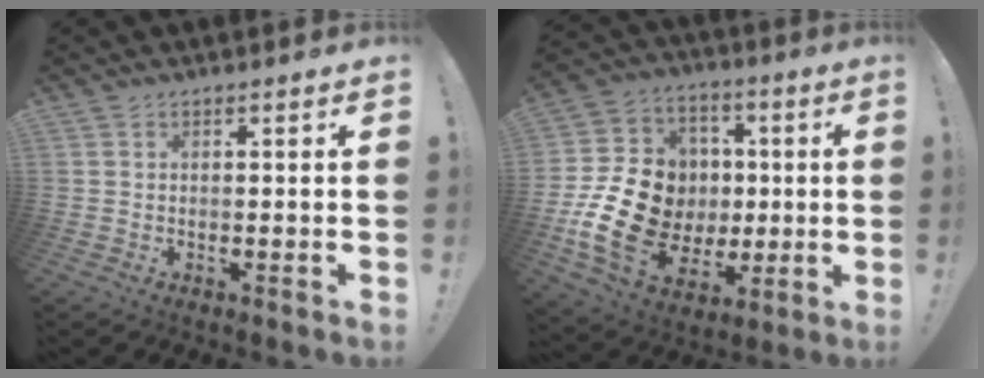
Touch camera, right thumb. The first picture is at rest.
{"total": 21.4, "force": [-2.2, 17.6, 12.0], "torque": [-0.224, 0.016, 0.006]}